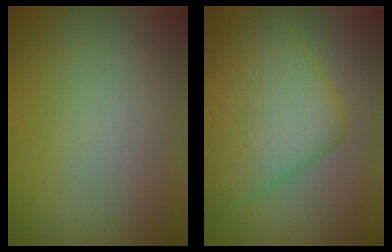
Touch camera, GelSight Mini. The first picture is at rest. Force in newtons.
{"total": 8.0, "press": 8.0, "slide": 0.1}